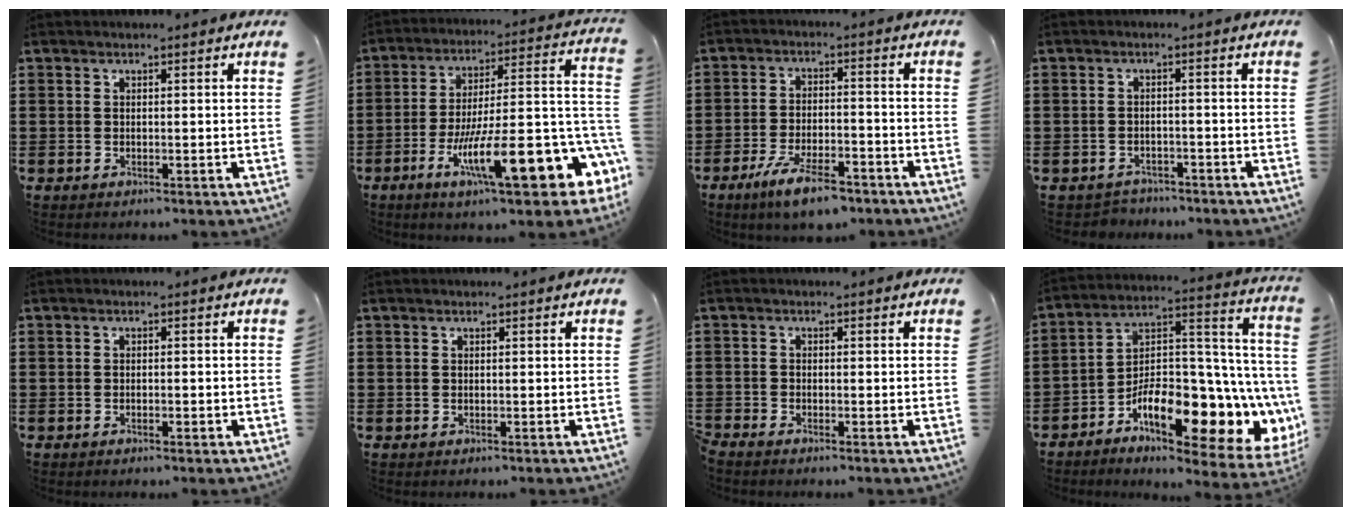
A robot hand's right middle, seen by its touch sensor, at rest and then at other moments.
{"total": 17.6, "force": [-6.7, 4.5, 15.7], "torque": [-0.242, -0.010, -0.097]}
{"total": 7.5, "force": [-5.6, 1.8, 4.7], "torque": [-0.099, -0.002, -0.105]}
{"total": 2.2, "force": [-2.1, 0.5, -0.2], "torque": [-0.005, -0.001, -0.047]}
{"total": 0.8, "force": [-0.6, 0.1, 0.6], "torque": [-0.014, -0.006, -0.009]}
{"total": 0.0}
{"total": 0.9, "force": [-0.9, 0.0, 0.2], "torque": [-0.005, 0.000, -0.017]}
{"total": 13.2, "force": [-6.6, 4.9, 10.3], "torque": [-0.181, -0.022, -0.115]}